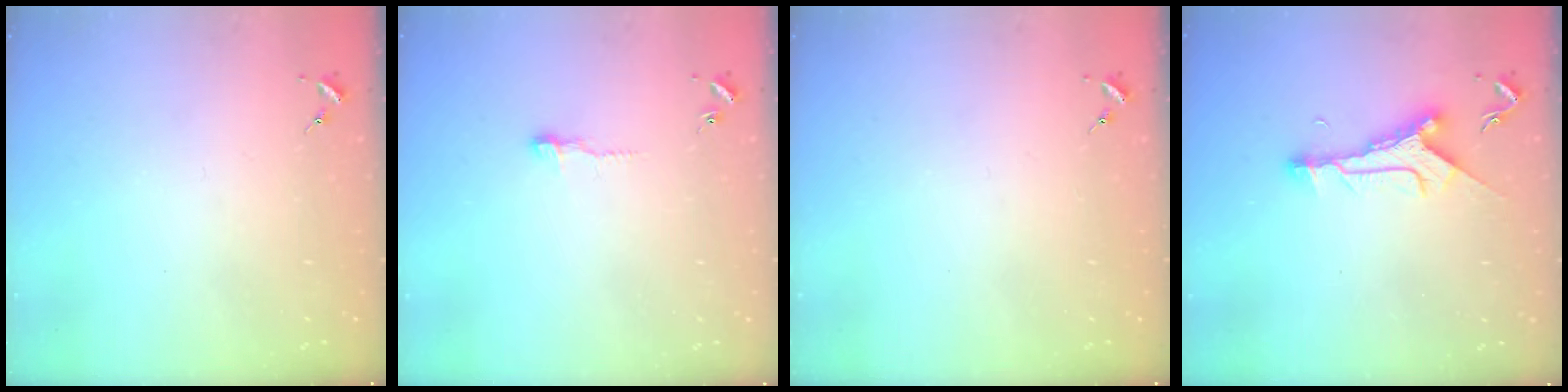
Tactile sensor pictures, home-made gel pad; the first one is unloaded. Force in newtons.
{"total": 4.0, "press": 4.0, "slide": 0.4}
{"total": 0.0}
{"total": 9.9, "press": 9.9, "slide": 0.5}